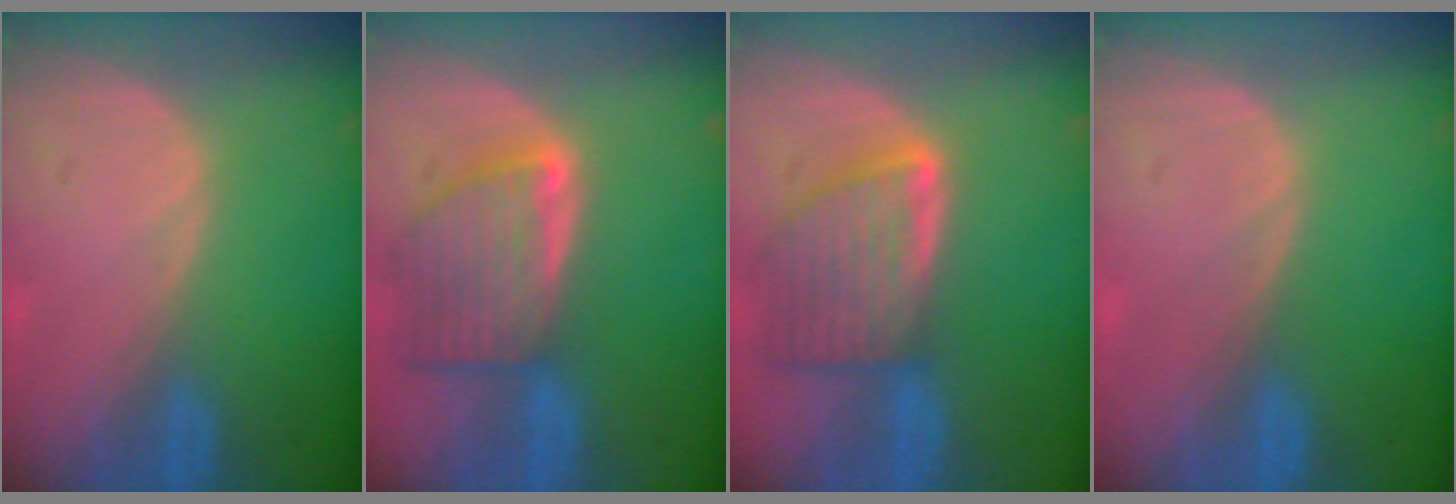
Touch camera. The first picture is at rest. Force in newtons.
{"total": 7.9, "press": 7.2, "slide": 3.3}
{"total": 8.2, "press": 7.4, "slide": 3.4}
{"total": 0.0}